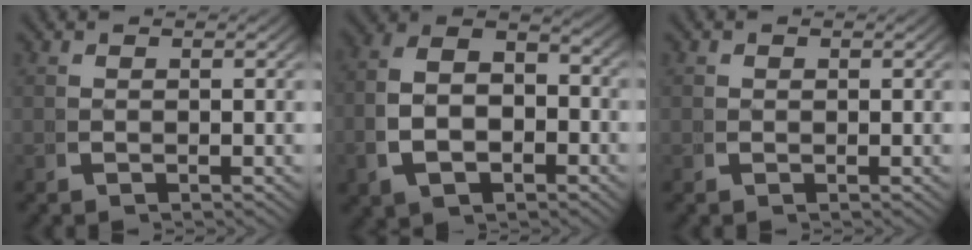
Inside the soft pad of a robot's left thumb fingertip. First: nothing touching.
{"total": 9.0, "force": [-0.5, 6.5, 6.3], "torque": [-0.115, -0.014, -0.005]}
{"total": 0.6, "force": [0.3, 0.6, 0.1], "torque": [-0.004, -0.005, 0.005]}